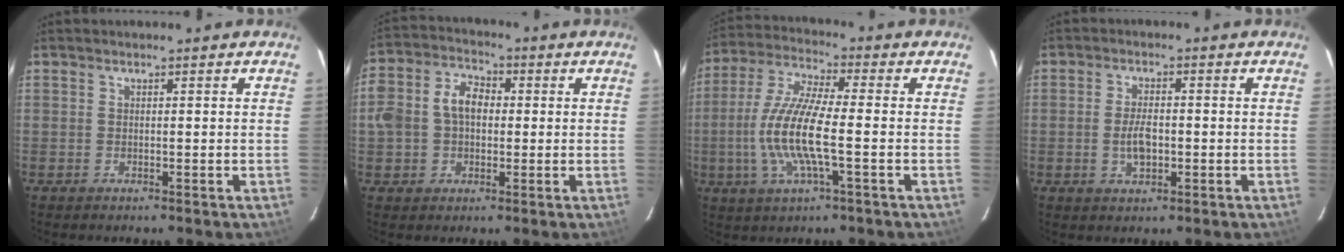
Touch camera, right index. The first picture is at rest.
{"total": 9.3, "force": [0.2, 6.9, 6.3], "torque": [-0.135, 0.030, 0.000]}
{"total": 12.7, "force": [-2.3, 2.3, 12.3], "torque": [-0.254, -0.003, -0.049]}
{"total": 4.7, "force": [-0.9, 2.4, 3.9], "torque": [-0.077, 0.000, -0.012]}